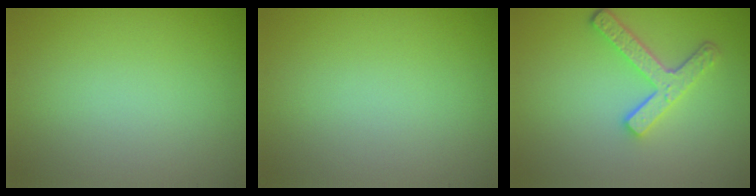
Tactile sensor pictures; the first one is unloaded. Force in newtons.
{"total": 0.0}
{"total": 4.1, "press": 3.2, "slide": 2.5}